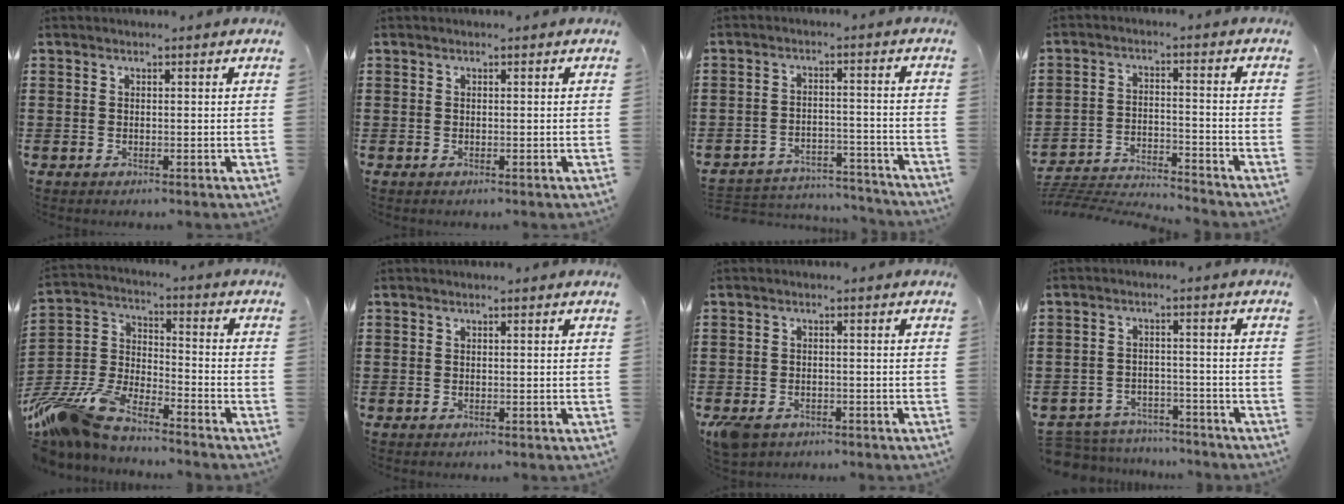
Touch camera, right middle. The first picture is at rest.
{"total": 0.0}
{"total": 4.4, "force": [-4.3, 0.9, 0.2], "torque": [-0.015, 0.005, -0.093]}
{"total": 4.6, "force": [-4.5, 0.3, 0.7], "torque": [-0.031, -0.002, -0.100]}
{"total": 11.1, "force": [-9.9, 2.5, 4.4], "torque": [-0.120, 0.009, -0.207]}
{"total": 0.0}
{"total": 2.0, "force": [-1.6, 1.1, 0.7], "torque": [-0.031, -0.004, -0.038]}
{"total": 4.5, "force": [-4.4, 0.9, 0.1], "torque": [-0.013, 0.005, -0.096]}